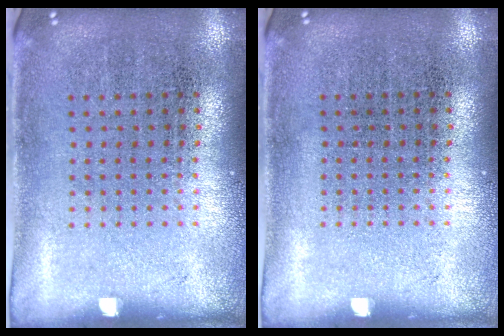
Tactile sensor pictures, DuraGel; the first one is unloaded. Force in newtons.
{"total": 0.0}